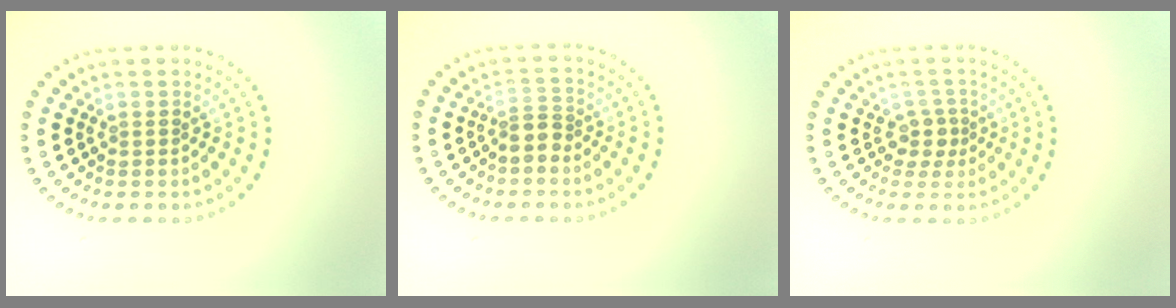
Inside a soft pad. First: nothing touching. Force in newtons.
{"total": 2.1, "press": 1.6, "slide": 1.3}
{"total": 1.8, "press": 1.5, "slide": 1.1}